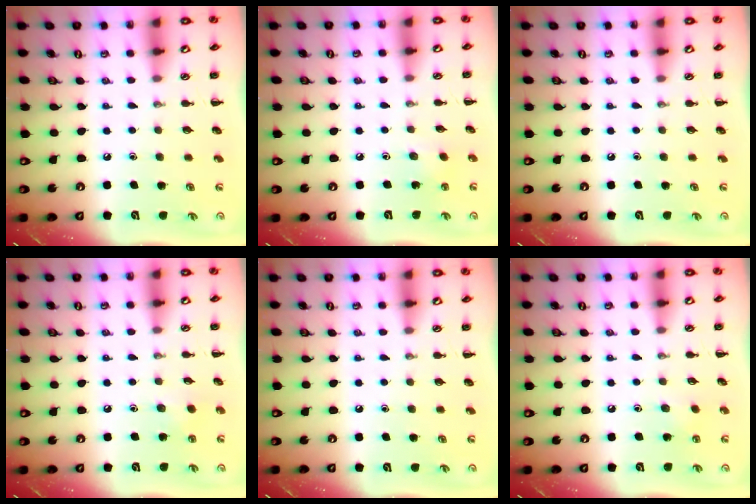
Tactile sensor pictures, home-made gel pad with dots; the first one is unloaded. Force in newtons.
{"total": 2.8, "press": 2.6, "slide": 0.9}
{"total": 0.0}
{"total": 4.4, "press": 4.2, "slide": 1.1}
{"total": 0.0}
{"total": 3.1, "press": 3.0, "slide": 0.8}